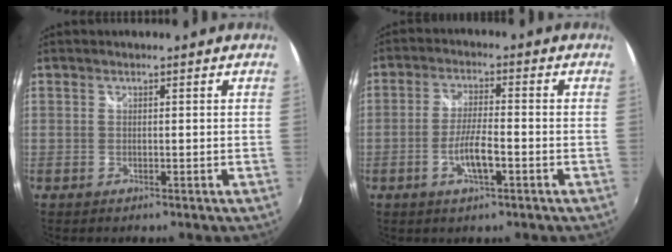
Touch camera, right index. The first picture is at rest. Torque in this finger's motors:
{"motor_torque": [0.13, -0.08, 0.29, 0.06]}